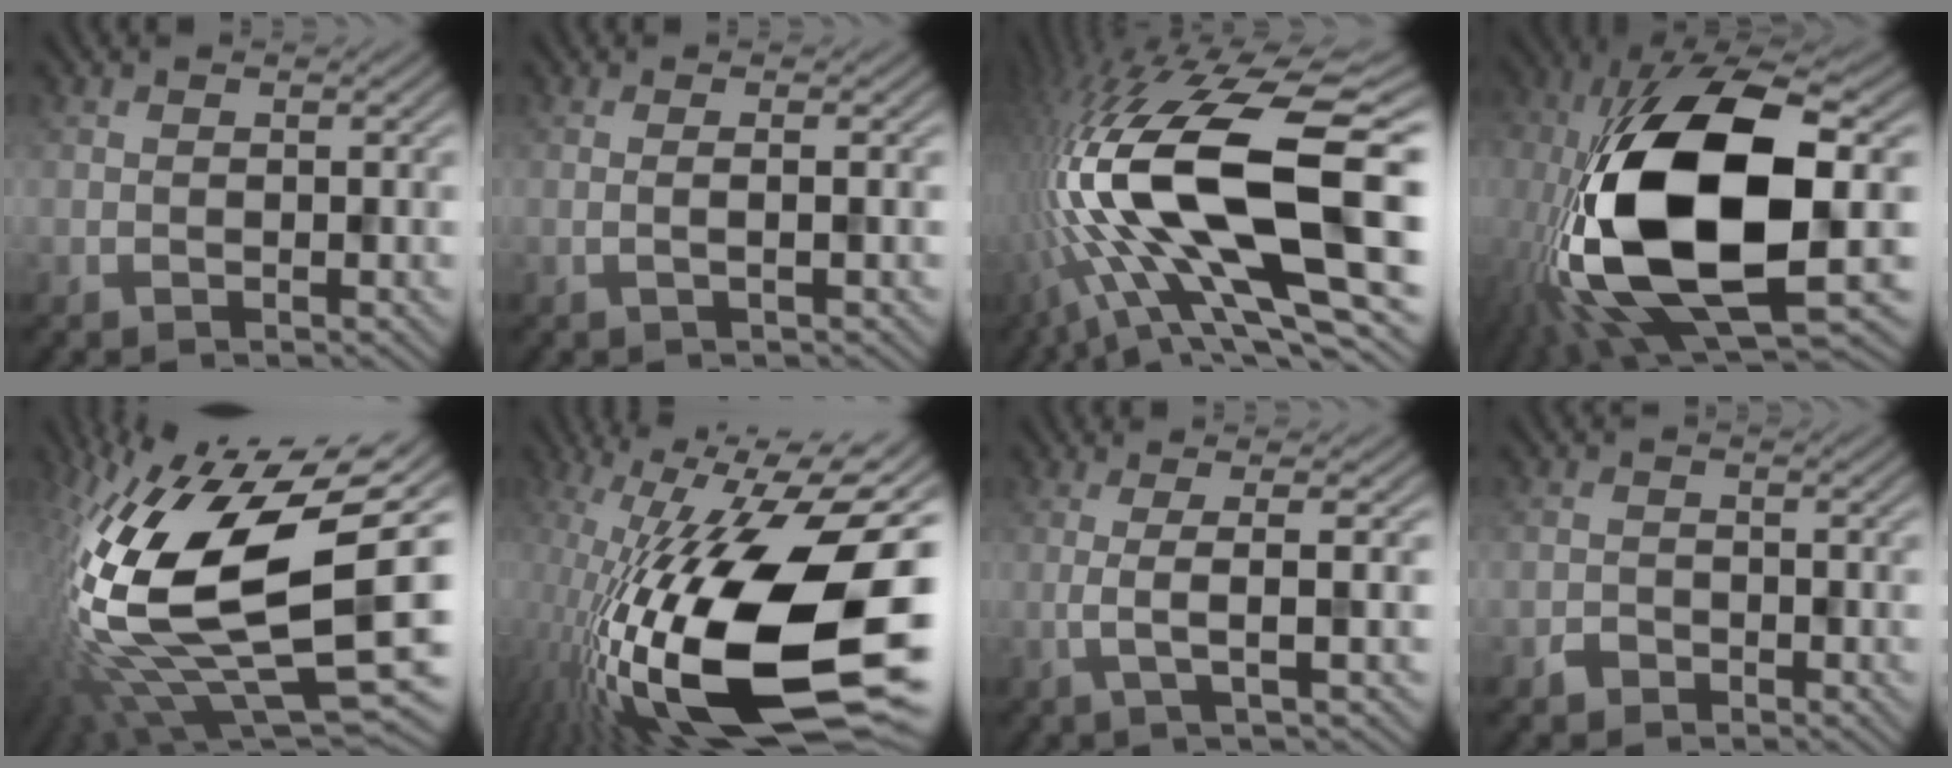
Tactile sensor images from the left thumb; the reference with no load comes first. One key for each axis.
{"total": 1.6, "fx": 0.1, "fy": 0.4, "fz": 1.5, "tx": -0.024, "ty": 0.004, "tz": -0.008}
{"total": 20.3, "fx": -3.3, "fy": 8.0, "fz": 18.3, "tx": -0.363, "ty": -0.009, "tz": -0.060}
{"total": 19.3, "fx": -3.0, "fy": 9.7, "fz": 16.5, "tx": -0.369, "ty": -0.027, "tz": -0.044}
{"total": 19.5, "fx": -0.5, "fy": 8.9, "fz": 17.3, "tx": -0.379, "ty": -0.049, "tz": 0.014}
{"total": 22.0, "fx": -4.5, "fy": 9.3, "fz": 19.4, "tx": -0.355, "ty": -0.029, "tz": -0.071}
{"total": 3.6, "fx": 0.0, "fy": 0.6, "fz": 3.5, "tx": -0.056, "ty": 0.007, "tz": -0.011}
{"total": 1.5, "fx": -1.2, "fy": 0.9, "fz": -0.2, "tx": 0.007, "ty": 0.002, "tz": -0.025}